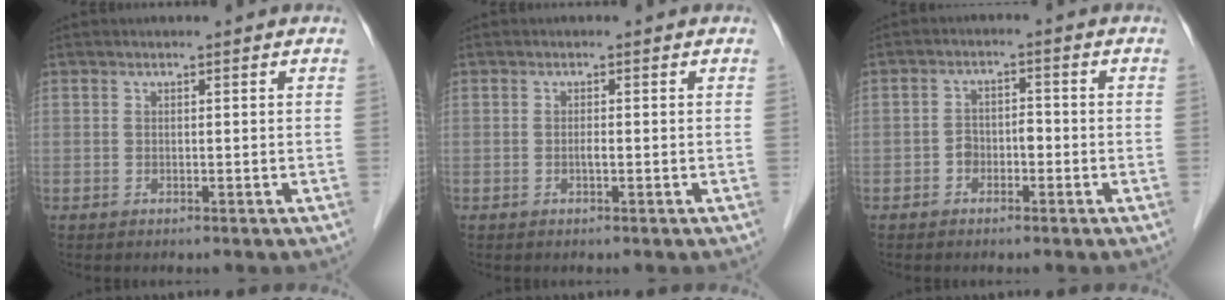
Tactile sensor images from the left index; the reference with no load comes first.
{"total": 0.8, "force": [-0.5, 0.1, 0.6], "torque": [-0.010, -0.003, -0.011]}
{"total": 2.8, "force": [-1.5, 1.9, 1.4], "torque": [-0.021, 0.008, -0.029]}